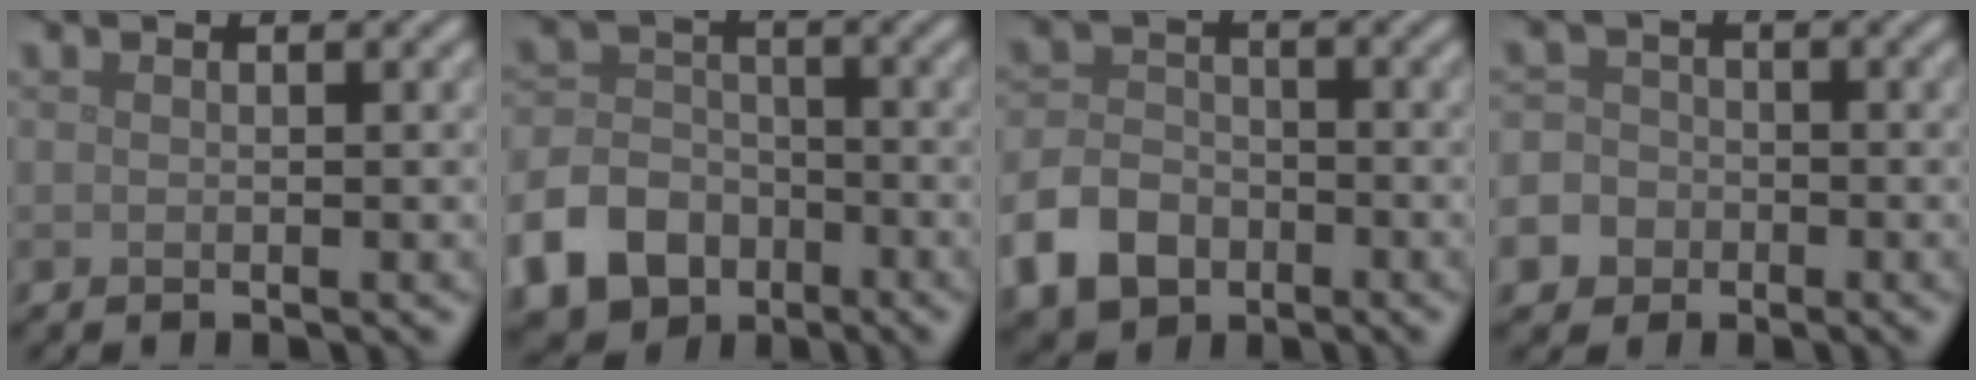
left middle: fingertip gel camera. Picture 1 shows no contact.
{"total": 8.8, "force": [-4.9, 6.5, 3.2], "torque": [-0.060, -0.015, -0.106]}
{"total": 5.4, "force": [-2.8, 3.9, 2.5], "torque": [-0.057, 0.000, -0.063]}
{"total": 5.8, "force": [-2.9, 4.9, 1.0], "torque": [-0.020, -0.008, -0.068]}